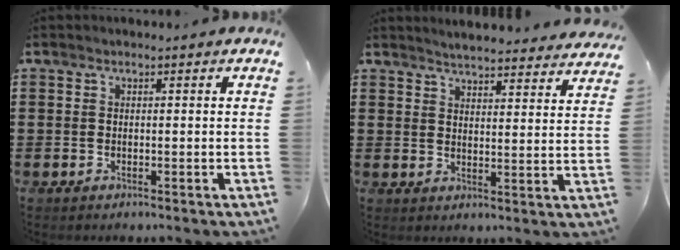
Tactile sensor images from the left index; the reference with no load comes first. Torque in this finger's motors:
{"motor_torque": [0.14, -0.16, 0.03, 0.01]}